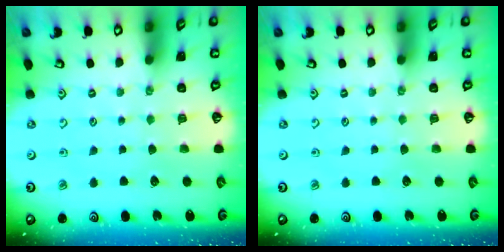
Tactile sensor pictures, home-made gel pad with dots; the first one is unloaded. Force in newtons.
{"total": 0.0}